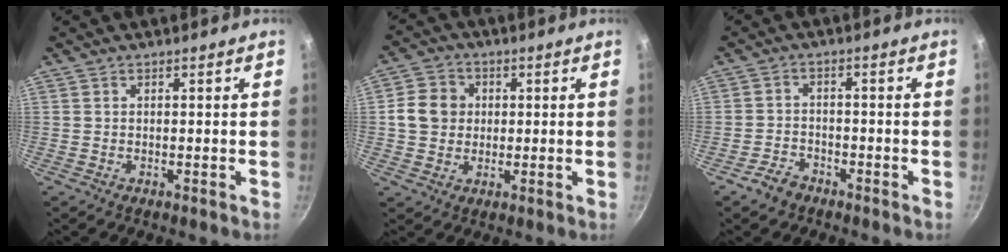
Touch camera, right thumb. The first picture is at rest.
{"total": 7.6, "force": [0.6, 6.7, 3.6], "torque": [-0.047, 0.009, 0.004]}
{"total": 3.9, "force": [-2.9, 2.3, 1.1], "torque": [-0.020, 0.020, -0.051]}